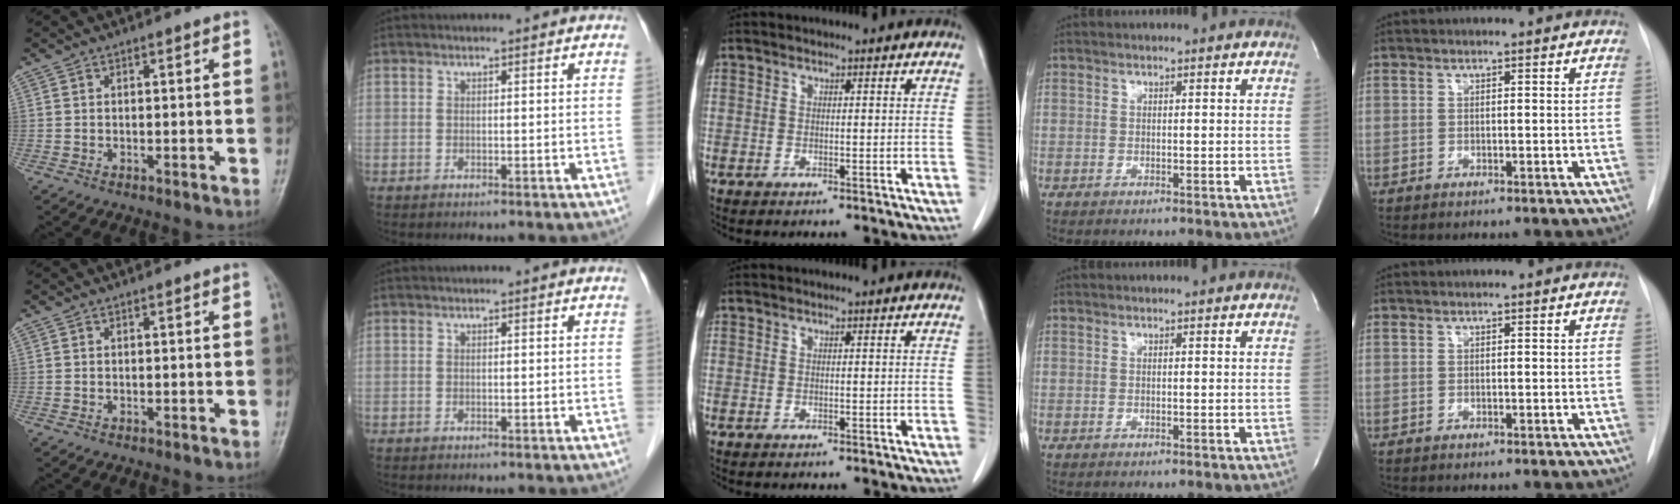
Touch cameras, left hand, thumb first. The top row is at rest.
{}